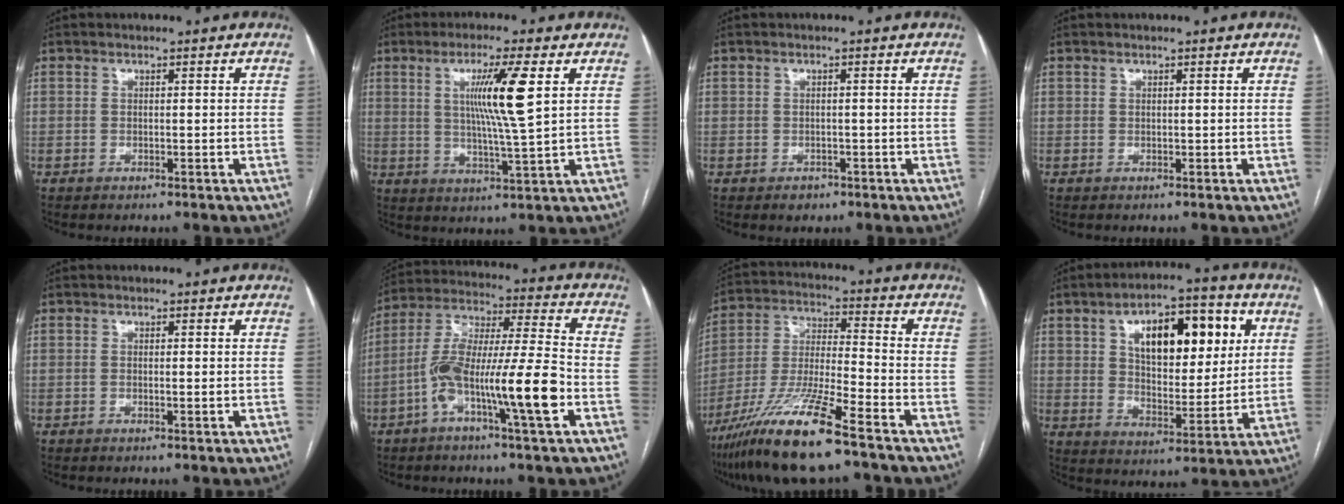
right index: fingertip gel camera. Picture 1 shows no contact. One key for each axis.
{"total": 9.4, "fx": 2.6, "fy": -0.9, "fz": 9.0, "tx": -0.160, "ty": -0.008, "tz": 0.046}
{"total": 1.8, "fx": -1.1, "fy": 1.4, "fz": 0.5, "tx": -0.008, "ty": 0.001, "tz": -0.013}
{"total": 0.0}
{"total": 0.7, "fx": -0.2, "fy": 0.1, "fz": 0.6, "tx": -0.014, "ty": 0.000, "tz": -0.003}
{"total": 15.2, "fx": -5.5, "fy": 0.8, "fz": 14.2, "tx": -0.268, "ty": 0.009, "tz": -0.104}
{"total": 16.4, "fx": -11.1, "fy": 0.7, "fz": 12.0, "tx": -0.256, "ty": -0.037, "tz": -0.210}
{"total": 16.1, "fx": 5.5, "fy": 7.4, "fz": 13.2, "tx": -0.204, "ty": 0.024, "tz": 0.088}